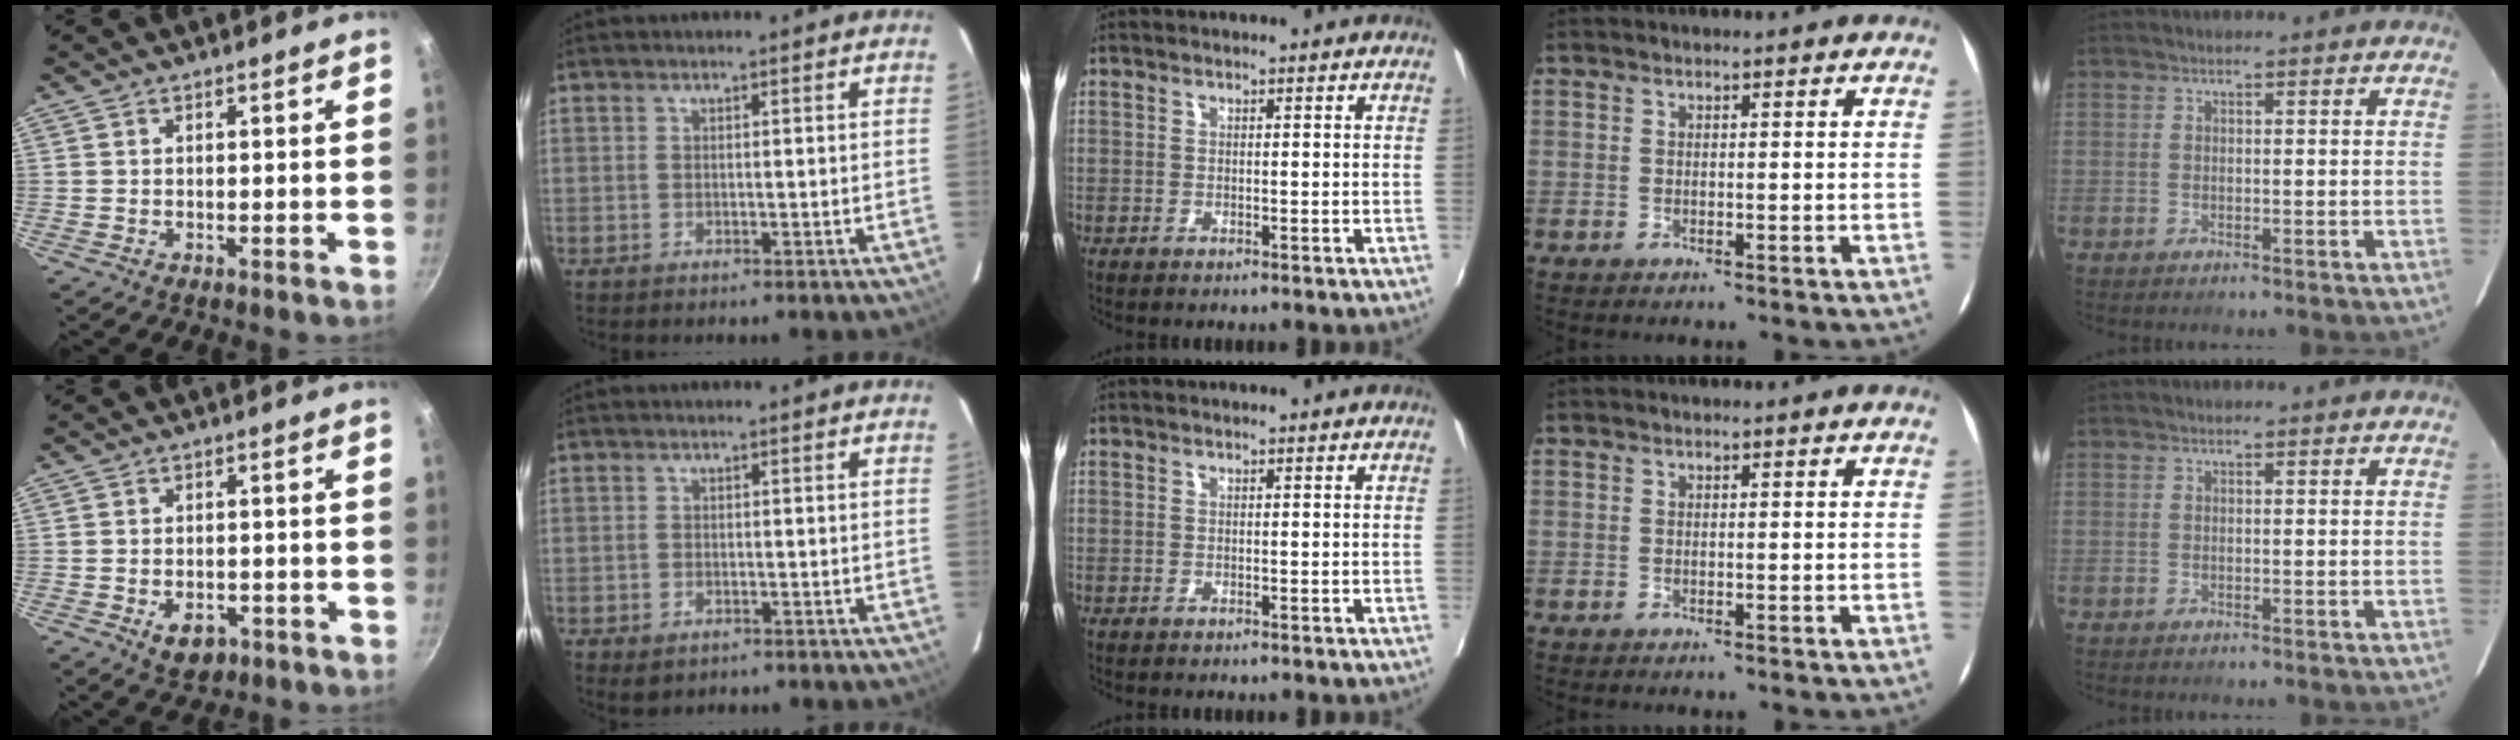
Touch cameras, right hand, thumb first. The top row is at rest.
{"thumb": {"total": 5.3, "force": [-2.3, 3.4, 3.3], "torque": [-0.039, 0.011, -0.025]}, "index": {"total": 2.3, "force": [-1.2, 1.7, 1.1], "torque": [-0.021, -0.004, -0.015]}}